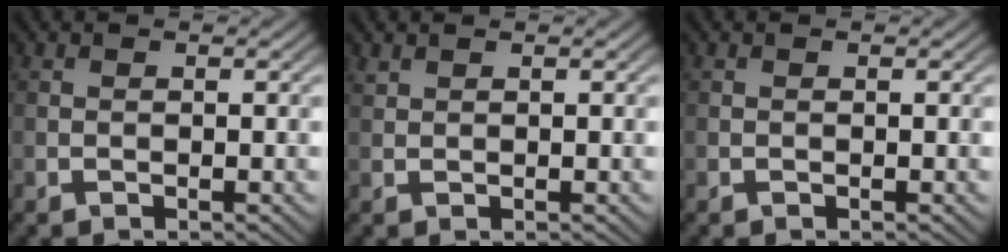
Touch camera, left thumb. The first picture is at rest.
{"total": 0.7, "force": [0.7, 0.2, 0.2], "torque": [-0.010, 0.002, 0.018]}
{"total": 0.0}